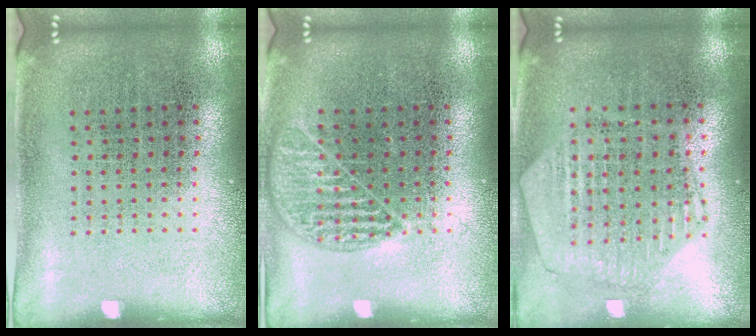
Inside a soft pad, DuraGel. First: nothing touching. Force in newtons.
{"total": 1.1, "press": 1.0, "slide": 0.4}
{"total": 1.2, "press": 1.2, "slide": 0.2}